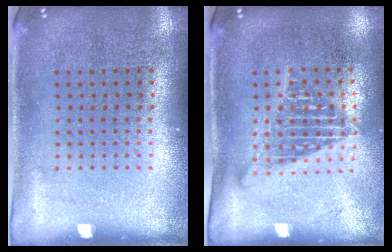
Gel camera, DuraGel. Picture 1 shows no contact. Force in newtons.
{"total": 1.6, "press": 1.3, "slide": 0.9}